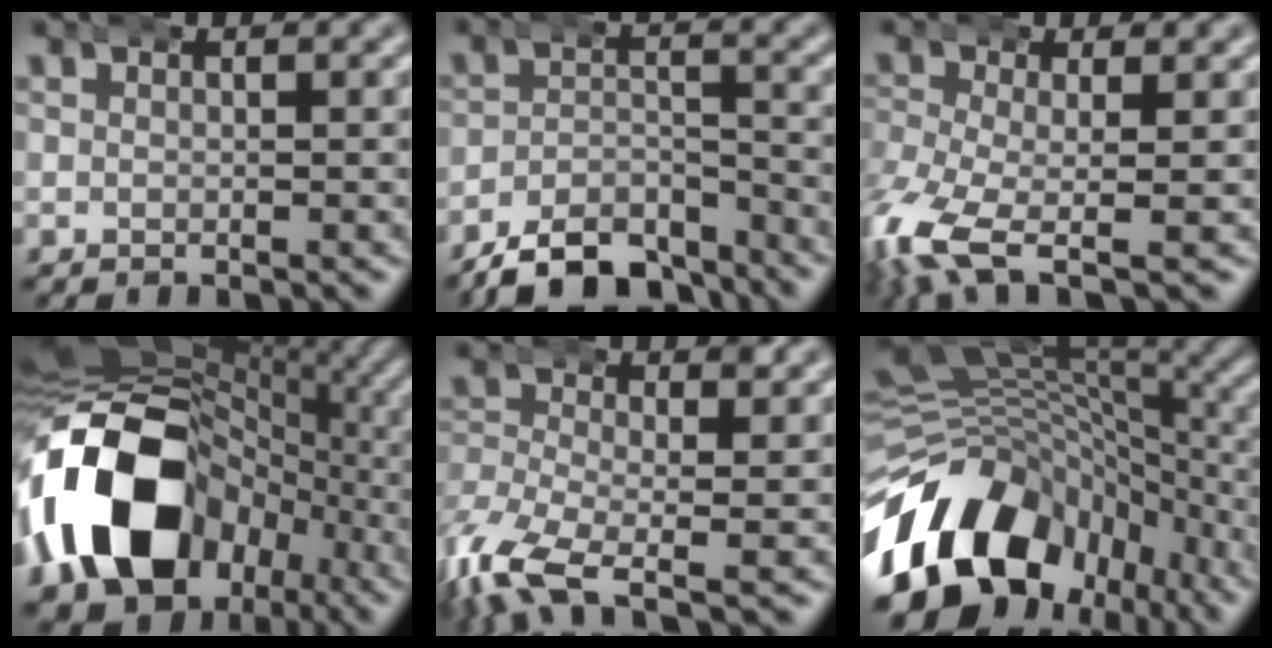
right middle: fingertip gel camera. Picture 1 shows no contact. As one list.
[{"total": 8.1, "force": [-7.1, 2.9, 2.6], "torque": [-0.030, -0.011, -0.119]}, {"total": 6.2, "force": [-2.7, 3.4, 4.5], "torque": [-0.130, -0.047, -0.027]}, {"total": 20.2, "force": [-2.8, 15.0, 13.2], "torque": [-0.237, -0.030, -0.038]}, {"total": 5.7, "force": [-2.9, 2.8, 4.1], "torque": [-0.111, -0.039, -0.033]}, {"total": 17.0, "force": [-5.4, 12.2, 10.5], "torque": [-0.193, -0.024, -0.078]}]